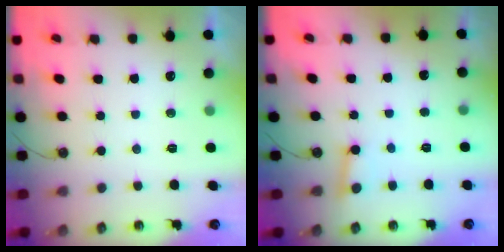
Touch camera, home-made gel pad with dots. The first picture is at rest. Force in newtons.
{"total": 2.6, "press": 2.5, "slide": 0.8}